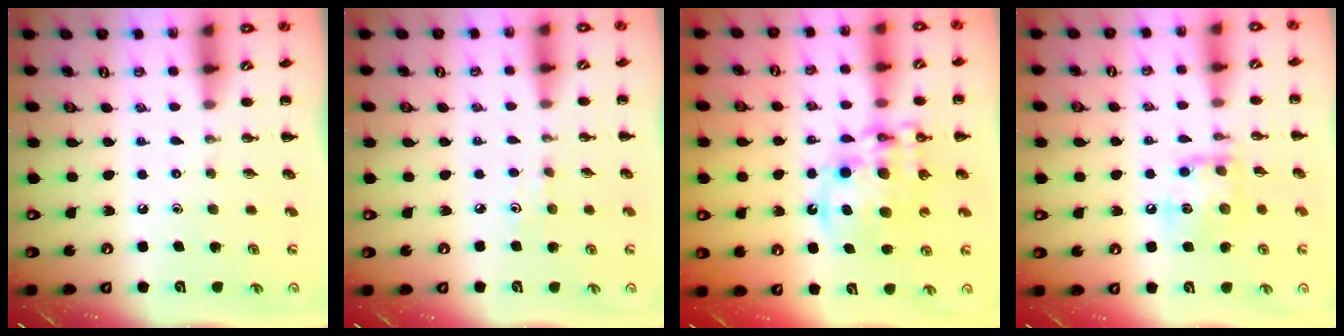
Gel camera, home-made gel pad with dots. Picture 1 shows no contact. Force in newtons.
{"total": 3.2, "press": 3.0, "slide": 1.2}
{"total": 14.7, "press": 14.3, "slide": 3.4}
{"total": 11.7, "press": 11.6, "slide": 1.1}